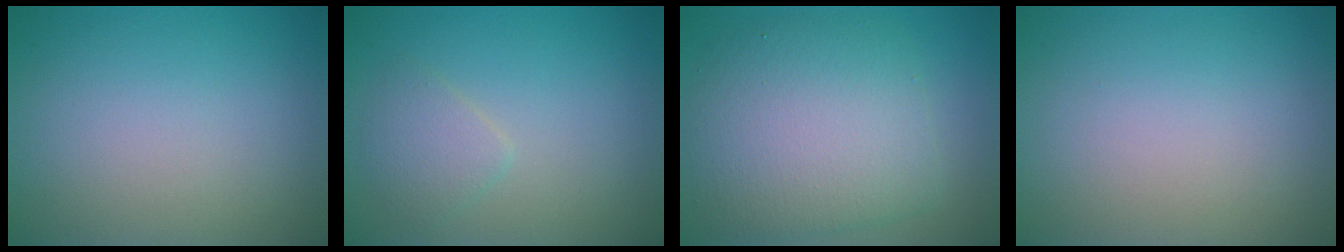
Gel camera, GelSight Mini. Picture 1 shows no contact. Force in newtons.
{"total": 1.8, "press": 1.8, "slide": 0.0}
{"total": 8.2, "press": 8.2, "slide": 0.3}
{"total": 0.0}